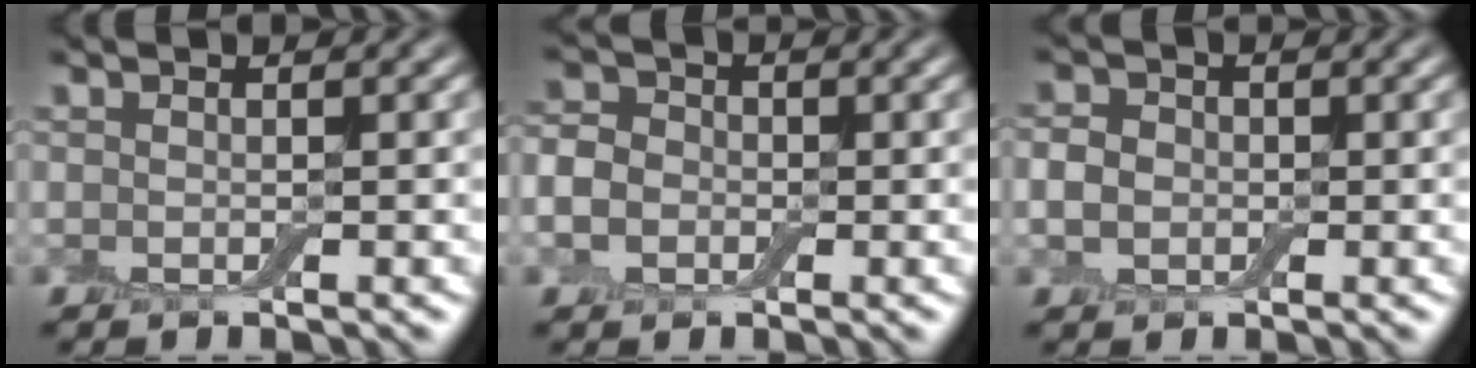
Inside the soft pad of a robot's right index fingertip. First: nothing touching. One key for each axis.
{"total": 3.5, "fx": -0.6, "fy": 3.0, "fz": 1.7, "tx": -0.023, "ty": 0.004, "tz": -0.021}
{"total": 2.3, "fx": -0.3, "fy": 2.0, "fz": 1.1, "tx": -0.023, "ty": 0.001, "tz": -0.014}